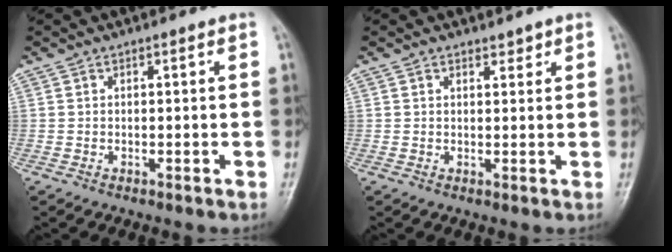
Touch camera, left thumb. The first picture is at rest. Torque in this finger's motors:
{"motor_torque": [-0.47, 0.30, -0.47, -0.12, 0.05]}